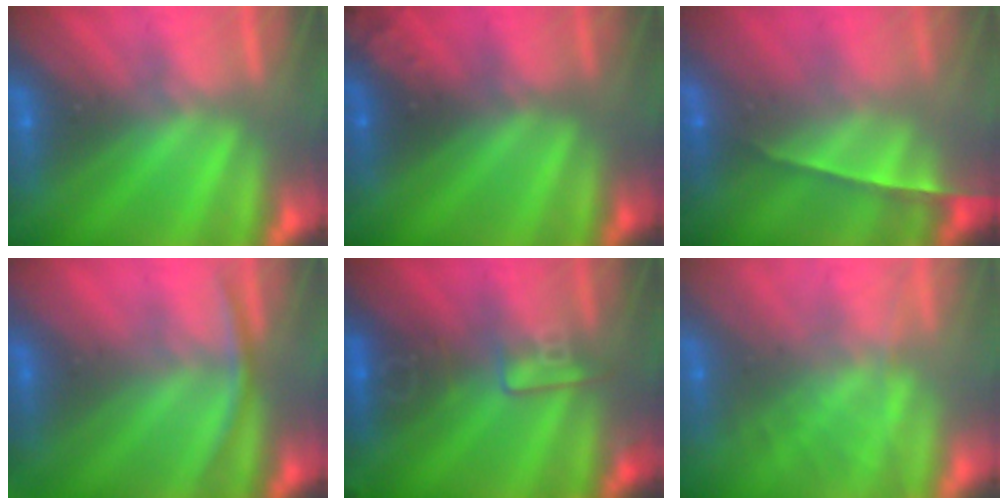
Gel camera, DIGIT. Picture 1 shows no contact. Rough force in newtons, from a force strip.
{"total": 2.3}
{"total": 1.4}
{"total": 2.8}
{"total": 2.4}
{"total": 7.6}